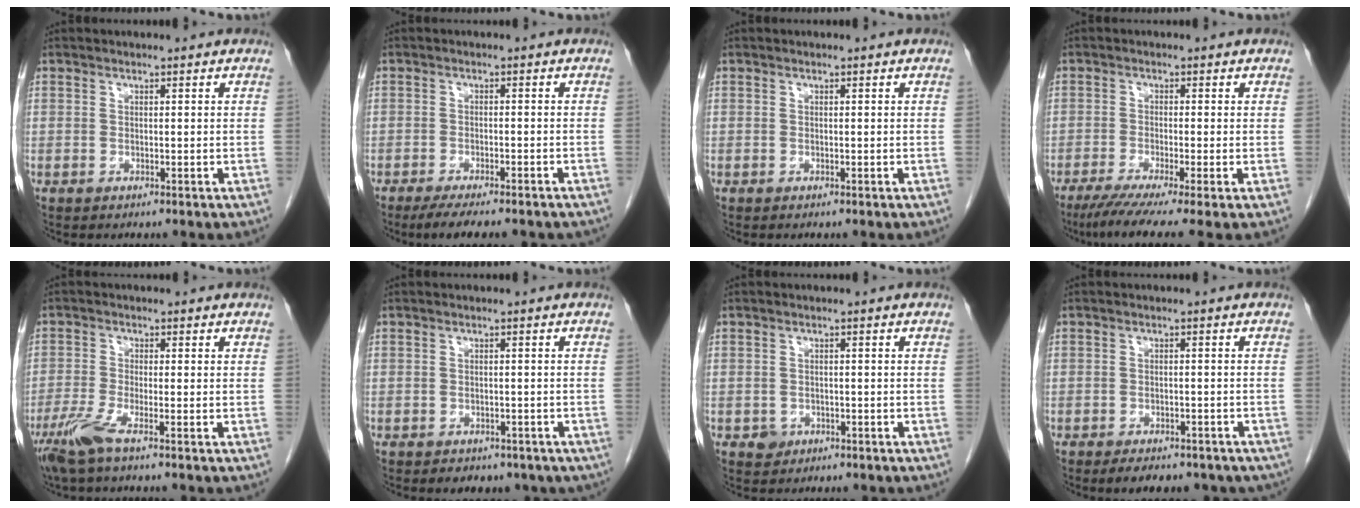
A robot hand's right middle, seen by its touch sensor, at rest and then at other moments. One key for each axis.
{"total": 9.9, "fx": -8.2, "fy": 1.7, "fz": 5.2, "tx": -0.067, "ty": -0.009, "tz": -0.113}
{"total": 0.0}
{"total": 8.2, "fx": -5.7, "fy": -0.4, "fz": 5.8, "tx": -0.093, "ty": -0.025, "tz": -0.093}
{"total": 4.3, "fx": -2.9, "fy": -0.1, "fz": 3.3, "tx": -0.074, "ty": -0.014, "tz": -0.064}
{"total": 6.5, "fx": -5.0, "fy": 3.4, "fz": 2.4, "tx": -0.022, "ty": 0.007, "tz": -0.052}
{"total": 1.7, "fx": -0.8, "fy": 1.5, "fz": 0.3, "tx": -0.003, "ty": 0.006, "tz": -0.008}
{"total": 9.7, "fx": -7.8, "fy": 3.9, "fz": 4.3, "tx": -0.053, "ty": 0.004, "tz": -0.089}